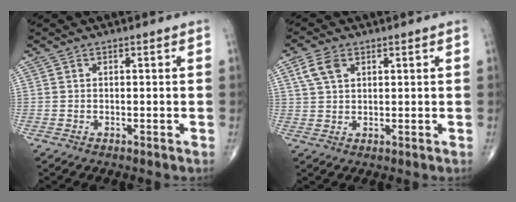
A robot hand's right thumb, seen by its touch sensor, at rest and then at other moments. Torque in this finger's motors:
{"motor_torque": [-0.56, 0.61, 0.06, -0.04, 0.10]}